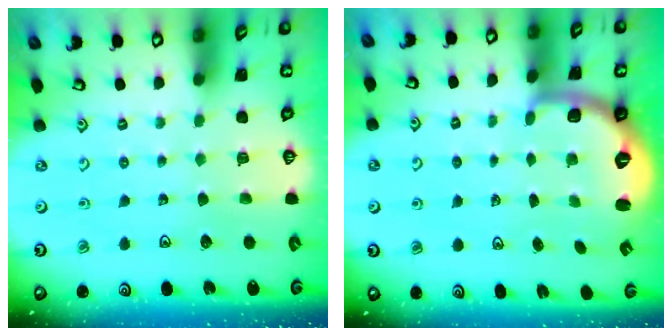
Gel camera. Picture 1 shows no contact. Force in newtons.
{"total": 2.5, "press": 1.9, "slide": 1.6}